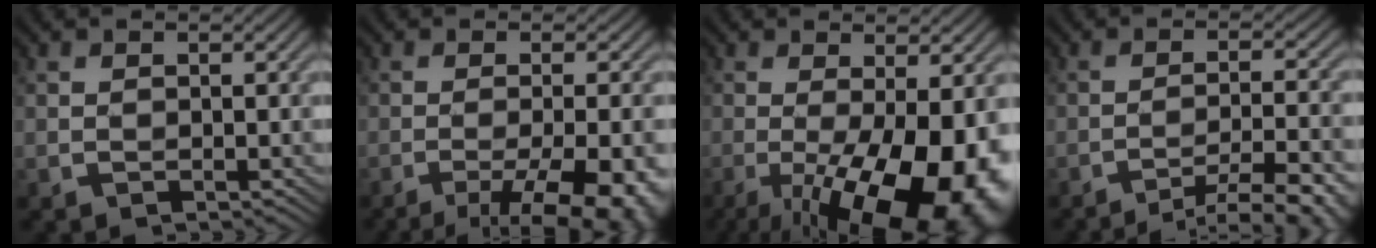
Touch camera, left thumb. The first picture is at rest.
{"total": 11.2, "force": [-5.7, 3.2, 9.1], "torque": [-0.130, -0.009, -0.068]}
{"total": 17.1, "force": [-6.1, 5.8, 14.9], "torque": [-0.214, -0.014, -0.076]}
{"total": 9.8, "force": [-7.3, 1.6, 6.3], "torque": [-0.096, 0.007, -0.099]}